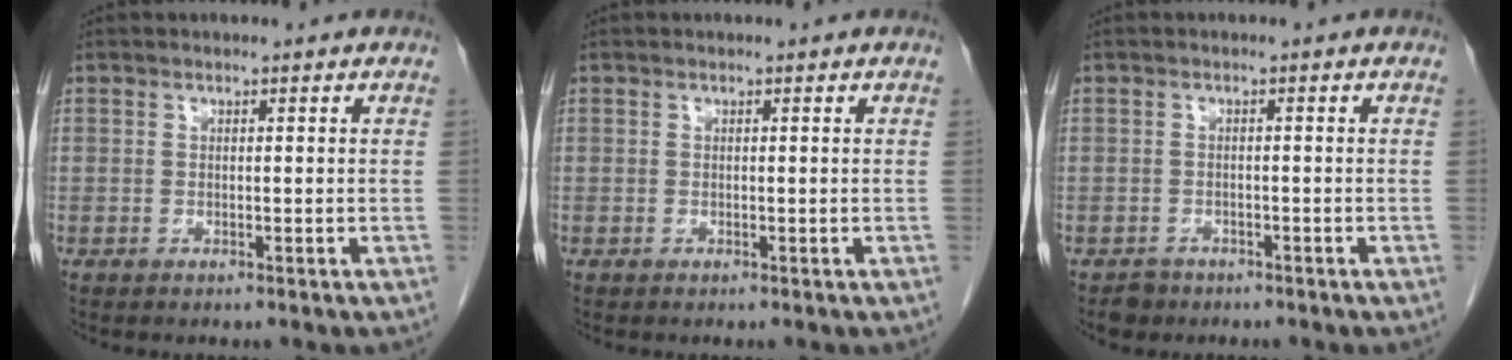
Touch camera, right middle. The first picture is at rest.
{"total": 0.0}
{"total": 1.9, "force": [-1.4, 1.3, 0.0], "torque": [-0.007, 0.004, -0.021]}